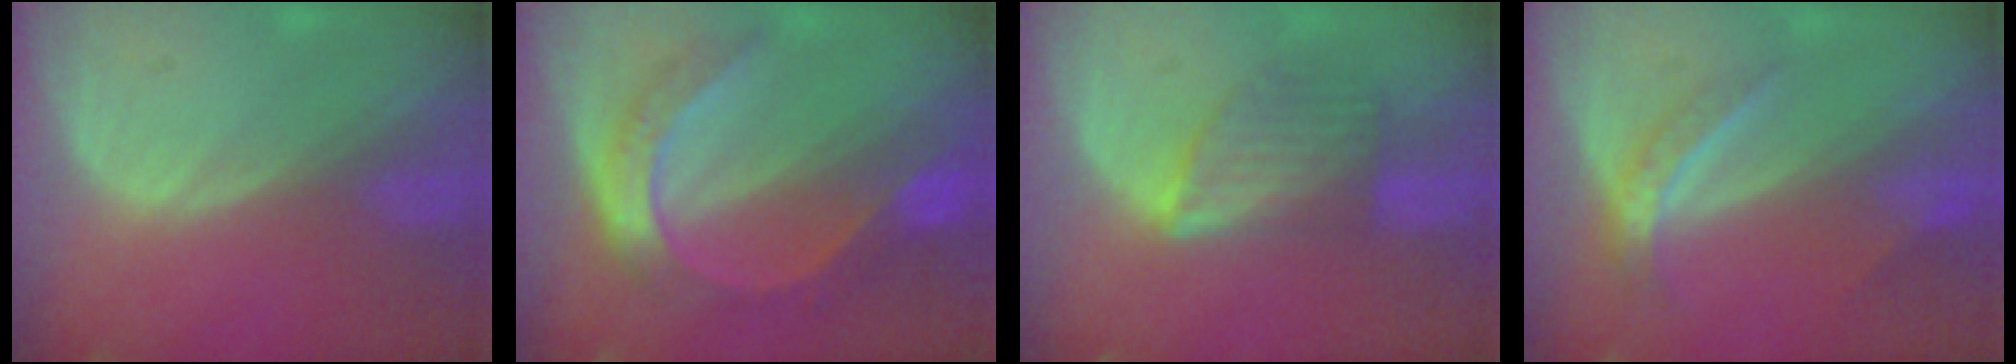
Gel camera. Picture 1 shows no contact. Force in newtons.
{"total": 8.2, "press": 8.1, "slide": 0.8}
{"total": 6.0, "press": 6.0, "slide": 0.7}
{"total": 4.6, "press": 4.1, "slide": 2.1}